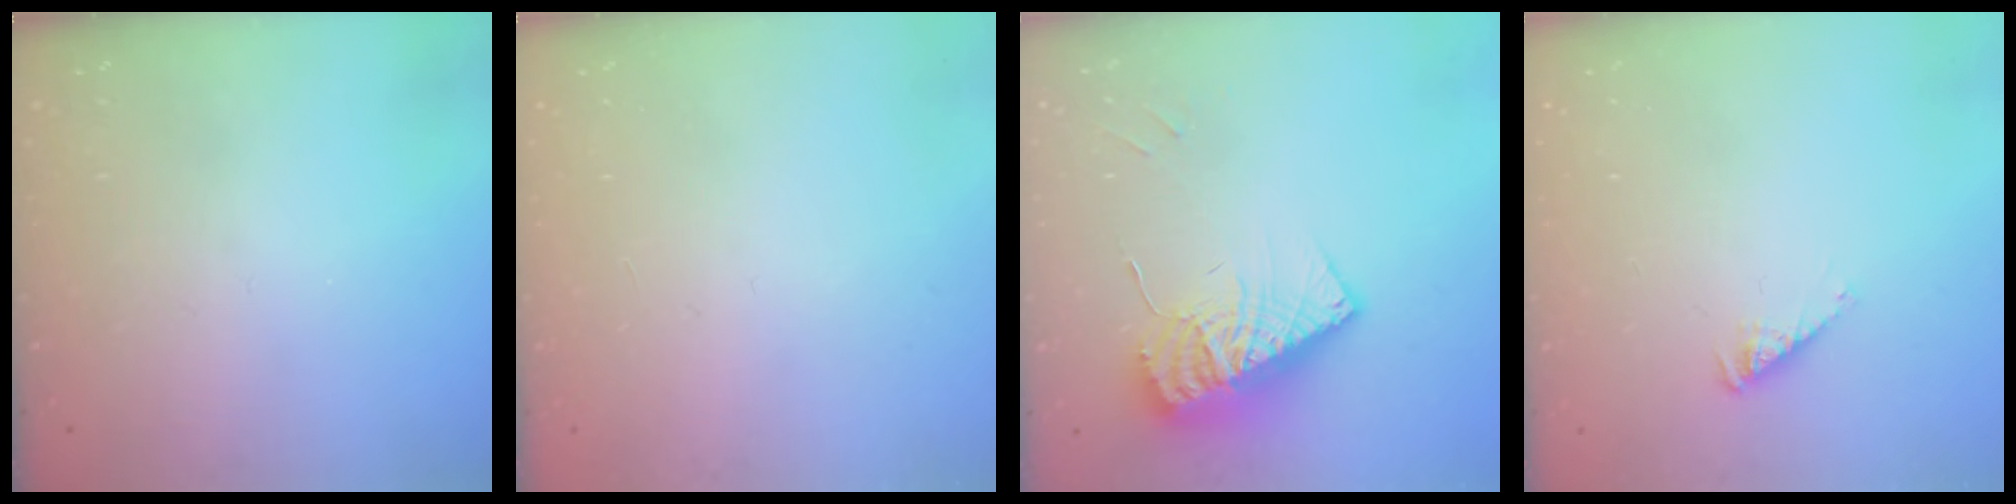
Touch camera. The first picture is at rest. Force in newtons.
{"total": 0.0}
{"total": 12.2, "press": 12.2, "slide": 1.3}
{"total": 1.5, "press": 1.5, "slide": 0.3}